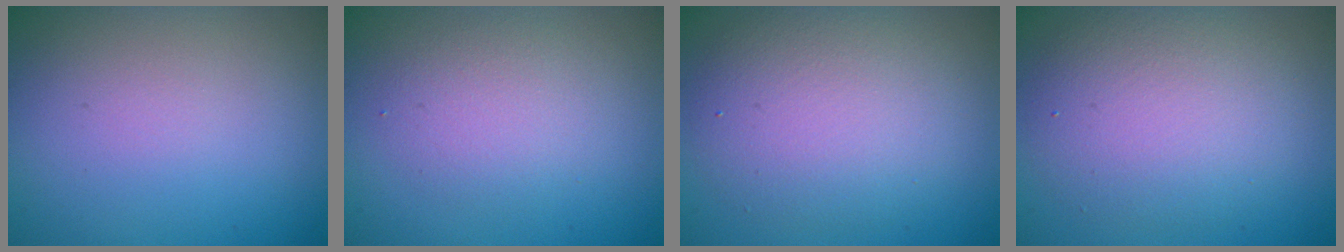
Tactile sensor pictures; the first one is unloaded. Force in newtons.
{"total": 2.5, "press": 2.5, "slide": 0.2}
{"total": 5.5, "press": 5.5, "slide": 0.6}
{"total": 5.5, "press": 5.5, "slide": 0.6}